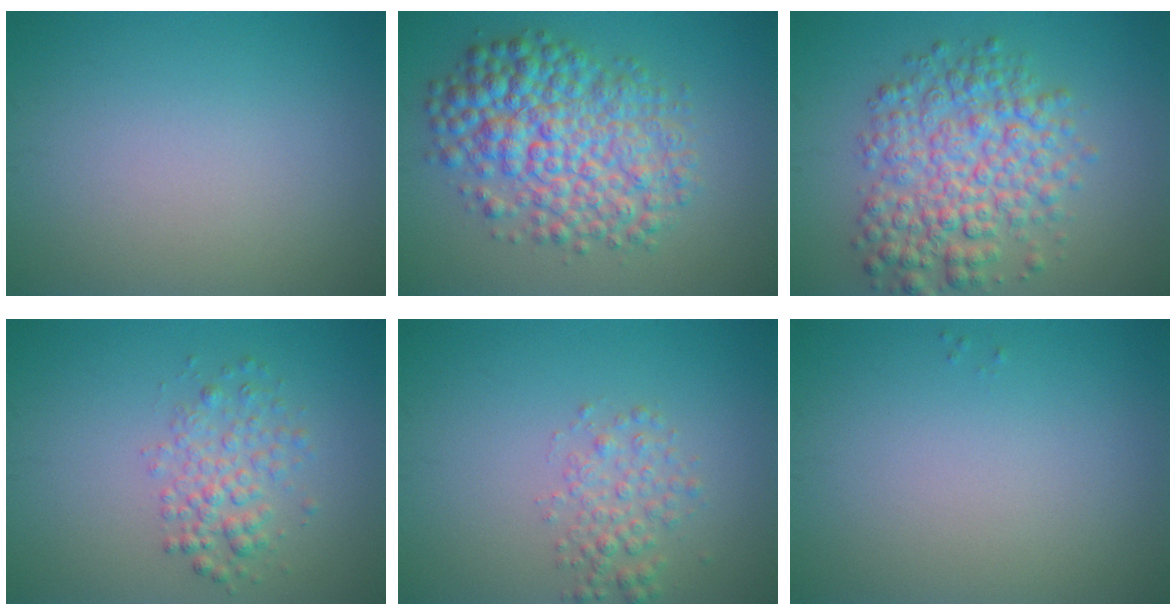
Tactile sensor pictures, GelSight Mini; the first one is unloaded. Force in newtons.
{"total": 8.2, "press": 8.2, "slide": 0.1}
{"total": 6.9, "press": 6.9, "slide": 0.1}
{"total": 2.8, "press": 2.8, "slide": 0.1}
{"total": 2.3, "press": 2.3, "slide": 0.1}
{"total": 0.0}